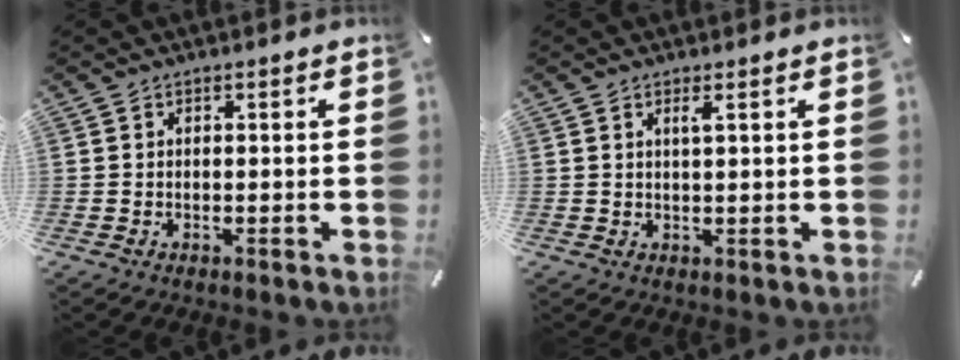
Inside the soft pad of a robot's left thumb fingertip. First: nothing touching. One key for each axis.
{"total": 1.9, "fx": 1.0, "fy": 0.0, "fz": 1.6, "tx": -0.033, "ty": -0.002, "tz": 0.017}